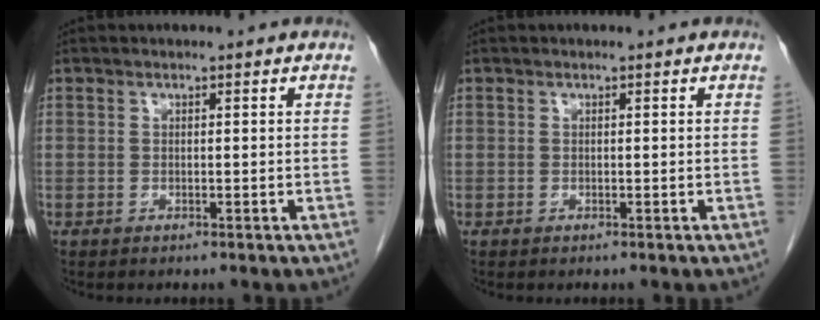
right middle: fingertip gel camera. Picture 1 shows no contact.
{"total": 0.0}